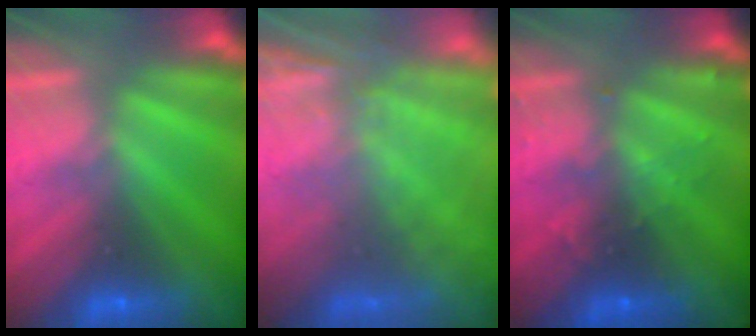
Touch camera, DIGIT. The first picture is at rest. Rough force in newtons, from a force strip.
{"total": 7.1}
{"total": 3.0}